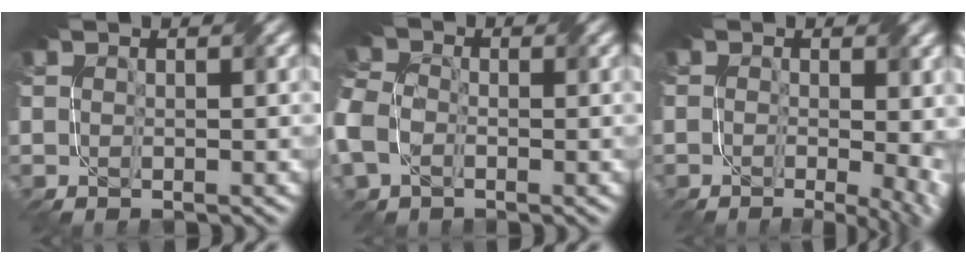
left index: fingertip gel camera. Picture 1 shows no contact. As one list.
[{"total": 5.6, "force": [-1.5, 4.4, 3.2], "torque": [-0.090, 0.003, -0.031]}, {"total": 8.5, "force": [-1.1, 4.3, 7.3], "torque": [-0.076, -0.007, 0.005]}]